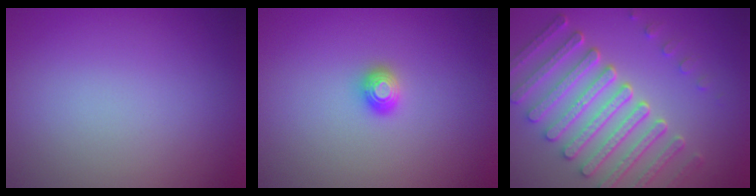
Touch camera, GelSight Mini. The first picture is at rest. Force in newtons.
{"total": 1.2, "press": 1.2, "slide": 0.1}
{"total": 7.6, "press": 5.7, "slide": 5.0}